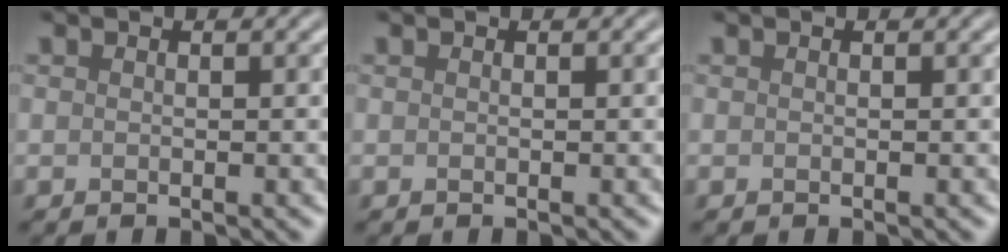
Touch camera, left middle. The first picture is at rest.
{"total": 0.0}
{"total": 0.0}